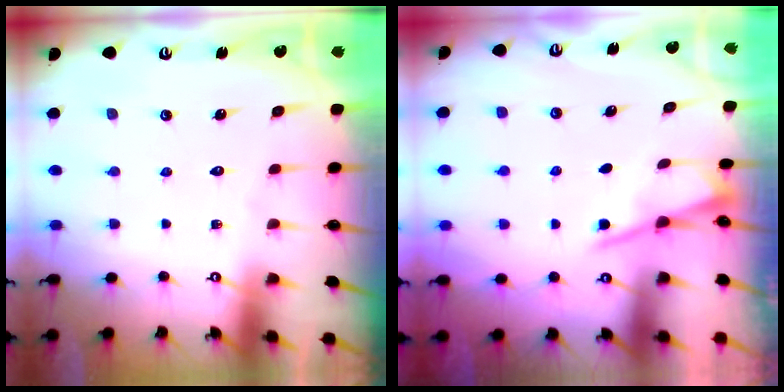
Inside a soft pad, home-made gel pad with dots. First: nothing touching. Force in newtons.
{"total": 2.3, "press": 2.2, "slide": 0.4}